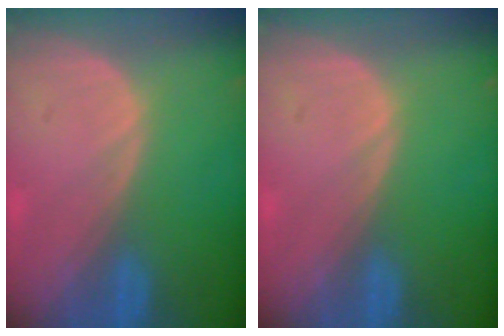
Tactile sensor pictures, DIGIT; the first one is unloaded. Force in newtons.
{"total": 0.0}